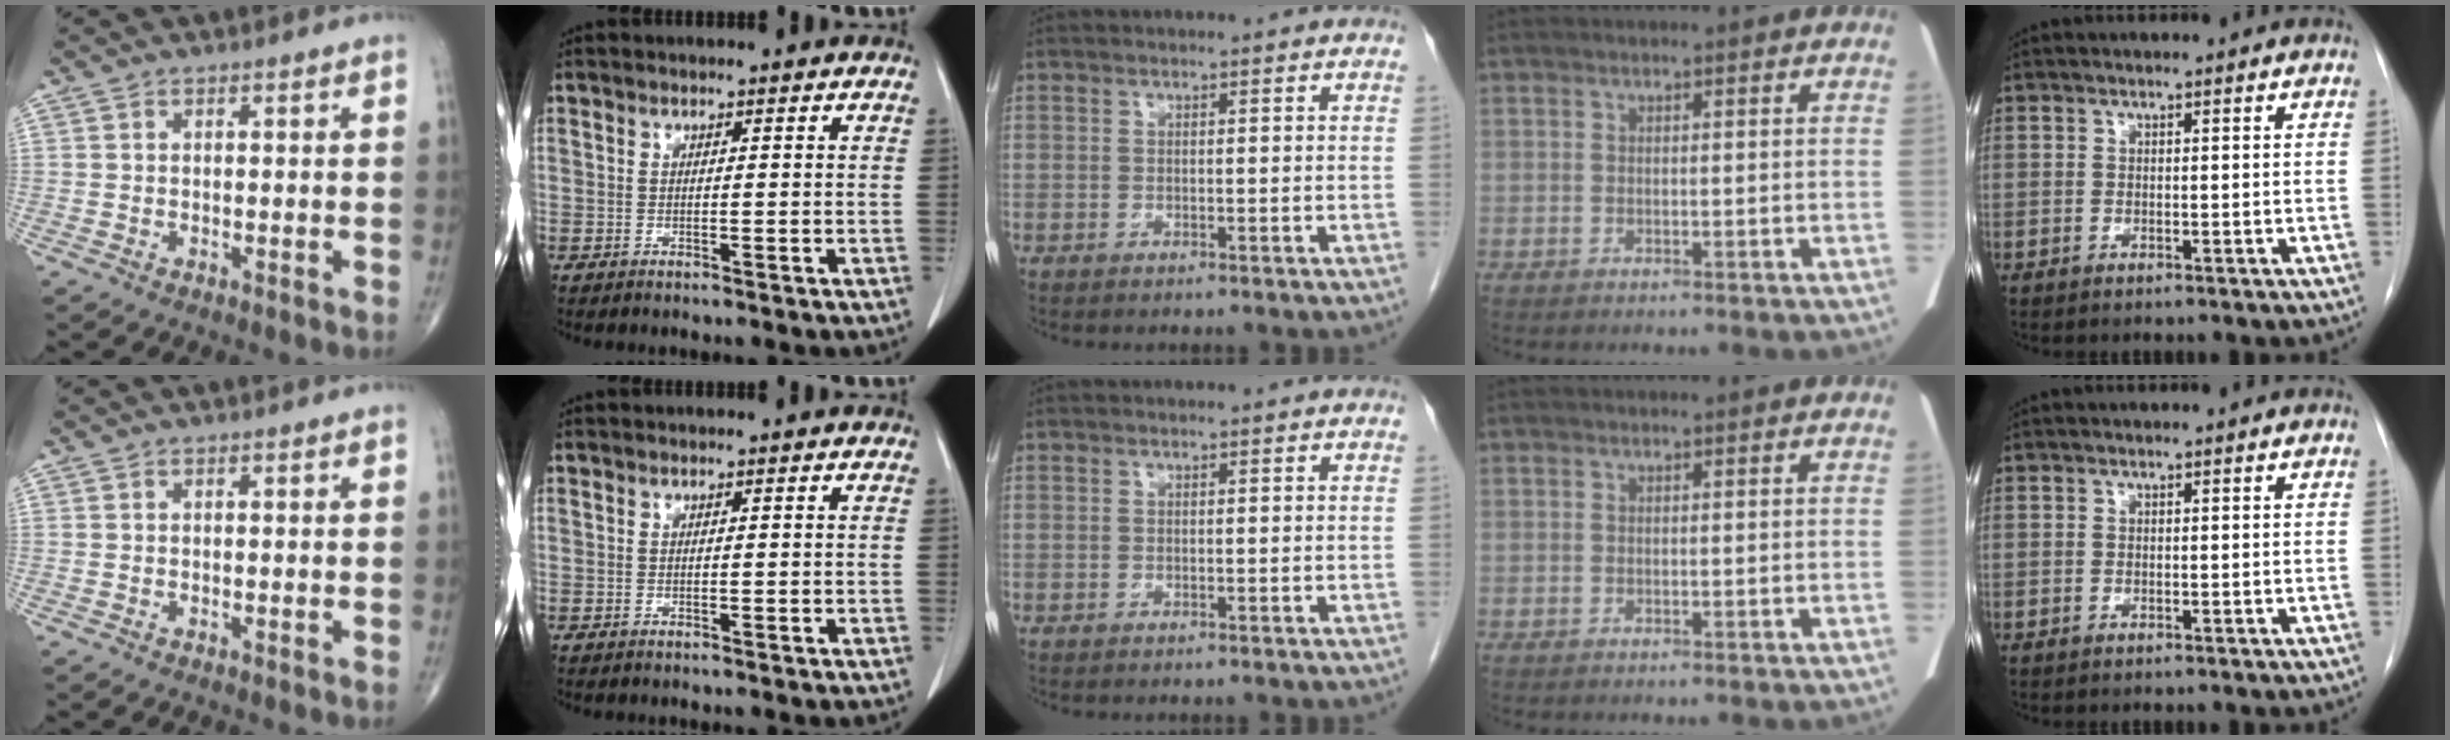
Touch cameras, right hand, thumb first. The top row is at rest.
{}